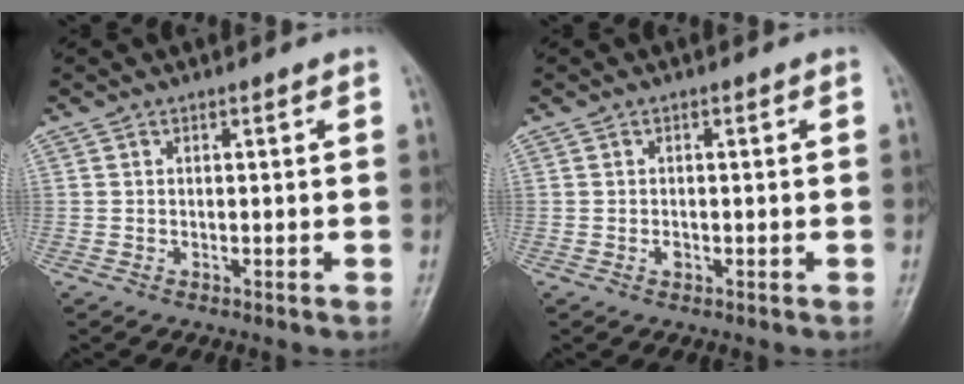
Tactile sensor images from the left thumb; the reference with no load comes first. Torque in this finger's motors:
{"motor_torque": [-0.01, 0.01, 0.21, 0.07, 0.04]}